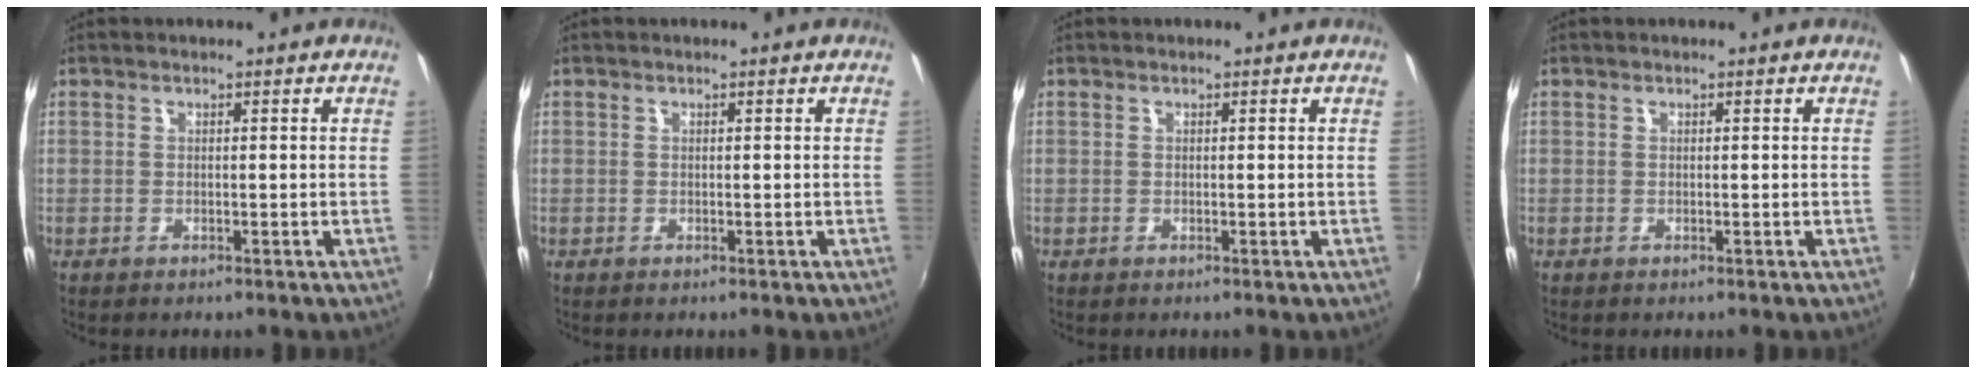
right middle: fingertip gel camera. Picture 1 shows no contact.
{"total": 0.0}
{"total": 0.0}
{"total": 0.0}